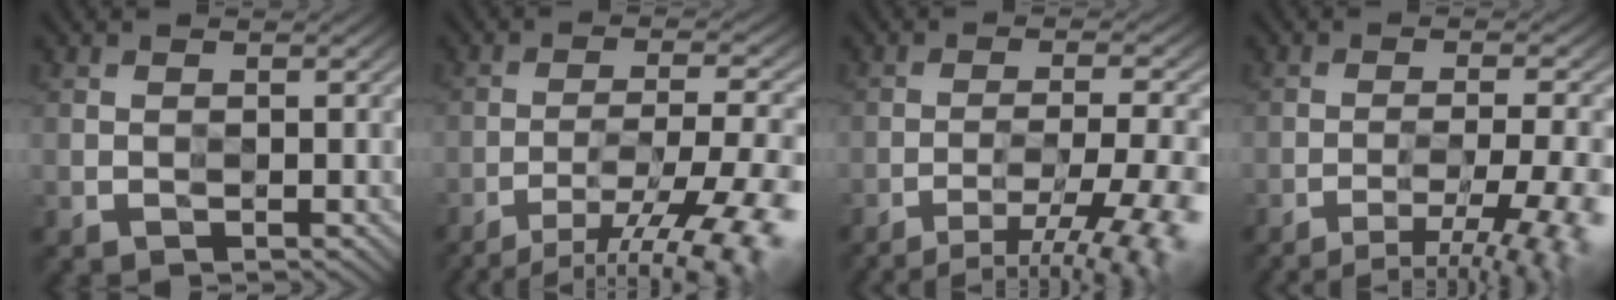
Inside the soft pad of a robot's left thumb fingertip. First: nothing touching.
{"total": 15.0, "force": [-10.9, 3.5, 9.8], "torque": [-0.153, -0.011, -0.141]}
{"total": 12.4, "force": [-8.5, 2.5, 8.7], "torque": [-0.140, -0.003, -0.108]}
{"total": 10.3, "force": [-6.5, 1.9, 7.7], "torque": [-0.120, -0.001, -0.086]}